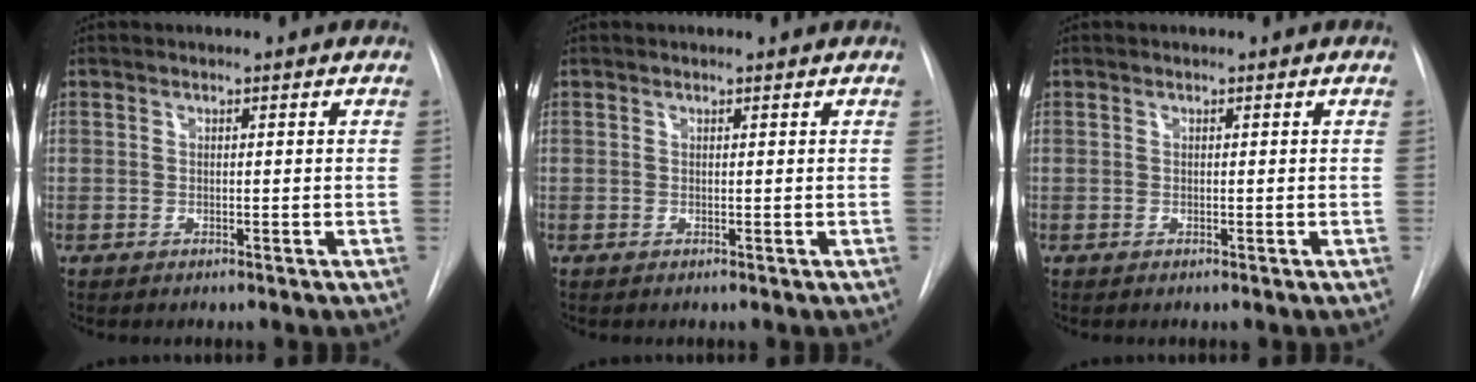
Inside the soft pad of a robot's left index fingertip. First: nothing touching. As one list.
[{"total": 0.6, "force": [0.6, 0.0, 0.0], "torque": [-0.003, 0.002, 0.006]}, {"total": 0.0}]